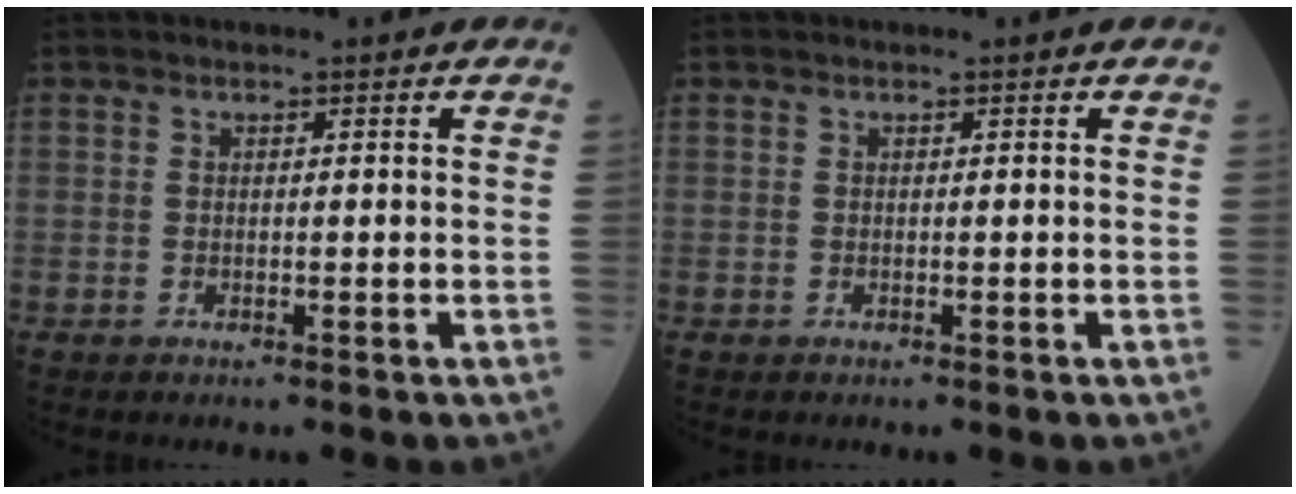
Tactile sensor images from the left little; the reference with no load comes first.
{"total": 0.0}